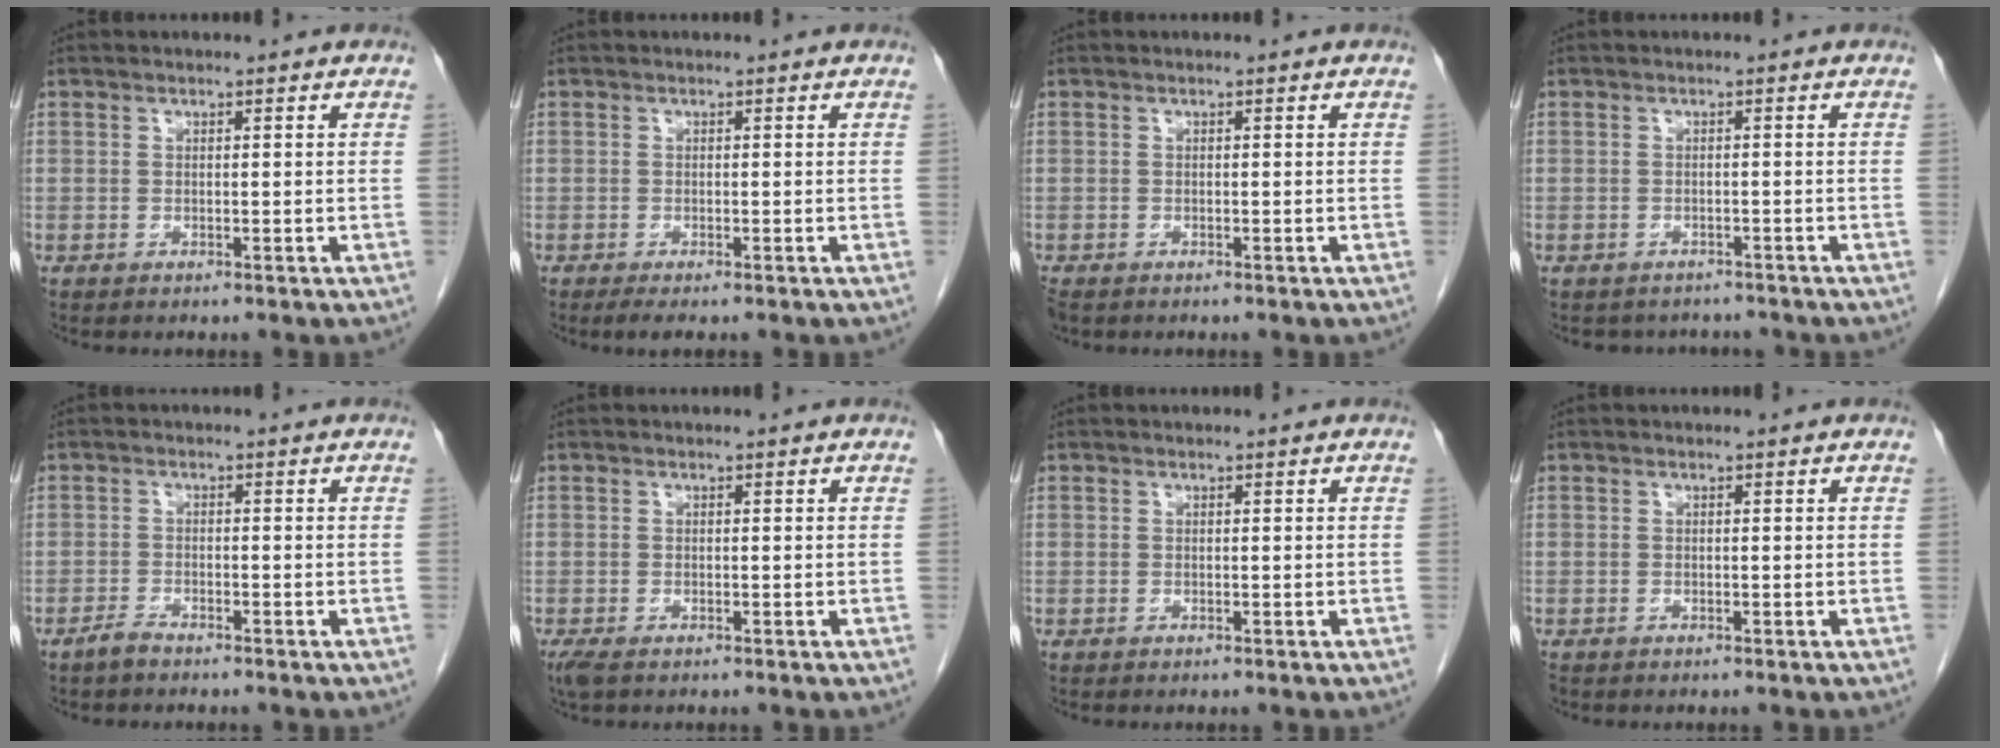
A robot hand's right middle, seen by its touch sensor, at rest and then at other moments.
{"total": 1.9, "force": [-1.4, 0.4, 1.3], "torque": [-0.023, -0.007, -0.020]}
{"total": 2.0, "force": [-1.5, 1.0, 0.8], "torque": [-0.022, -0.005, -0.023]}
{"total": 4.1, "force": [-3.6, 1.8, 0.0], "torque": [-0.002, 0.005, -0.044]}
{"total": 1.7, "force": [-1.6, 0.3, 0.7], "torque": [-0.019, -0.002, -0.029]}
{"total": 2.5, "force": [-1.7, 1.0, 1.6], "torque": [-0.036, -0.009, -0.027]}
{"total": 0.0}
{"total": 0.0}